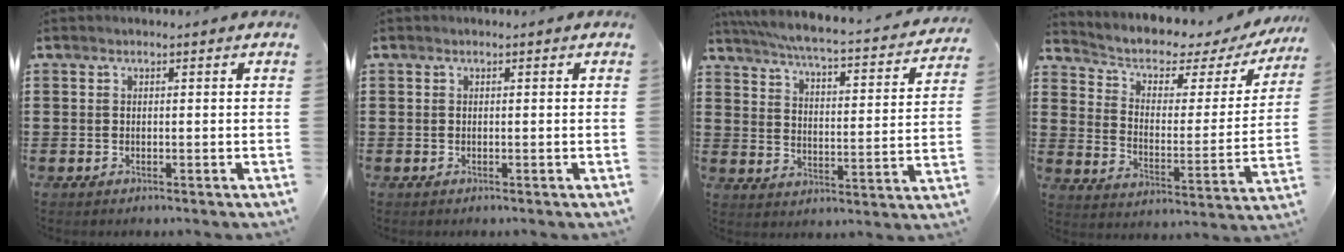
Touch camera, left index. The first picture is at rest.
{"total": 0.0}
{"total": 4.9, "force": [4.5, -0.3, 1.9], "torque": [-0.061, -0.040, 0.069]}
{"total": 3.9, "force": [2.6, 1.9, 2.1], "torque": [-0.057, -0.022, 0.036]}